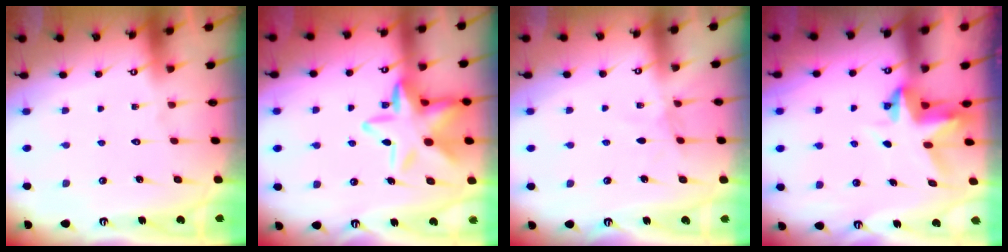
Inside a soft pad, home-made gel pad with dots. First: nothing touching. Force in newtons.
{"total": 16.4, "press": 16.3, "slide": 1.8}
{"total": 3.0, "press": 2.9, "slide": 0.4}
{"total": 4.5, "press": 4.5, "slide": 0.1}